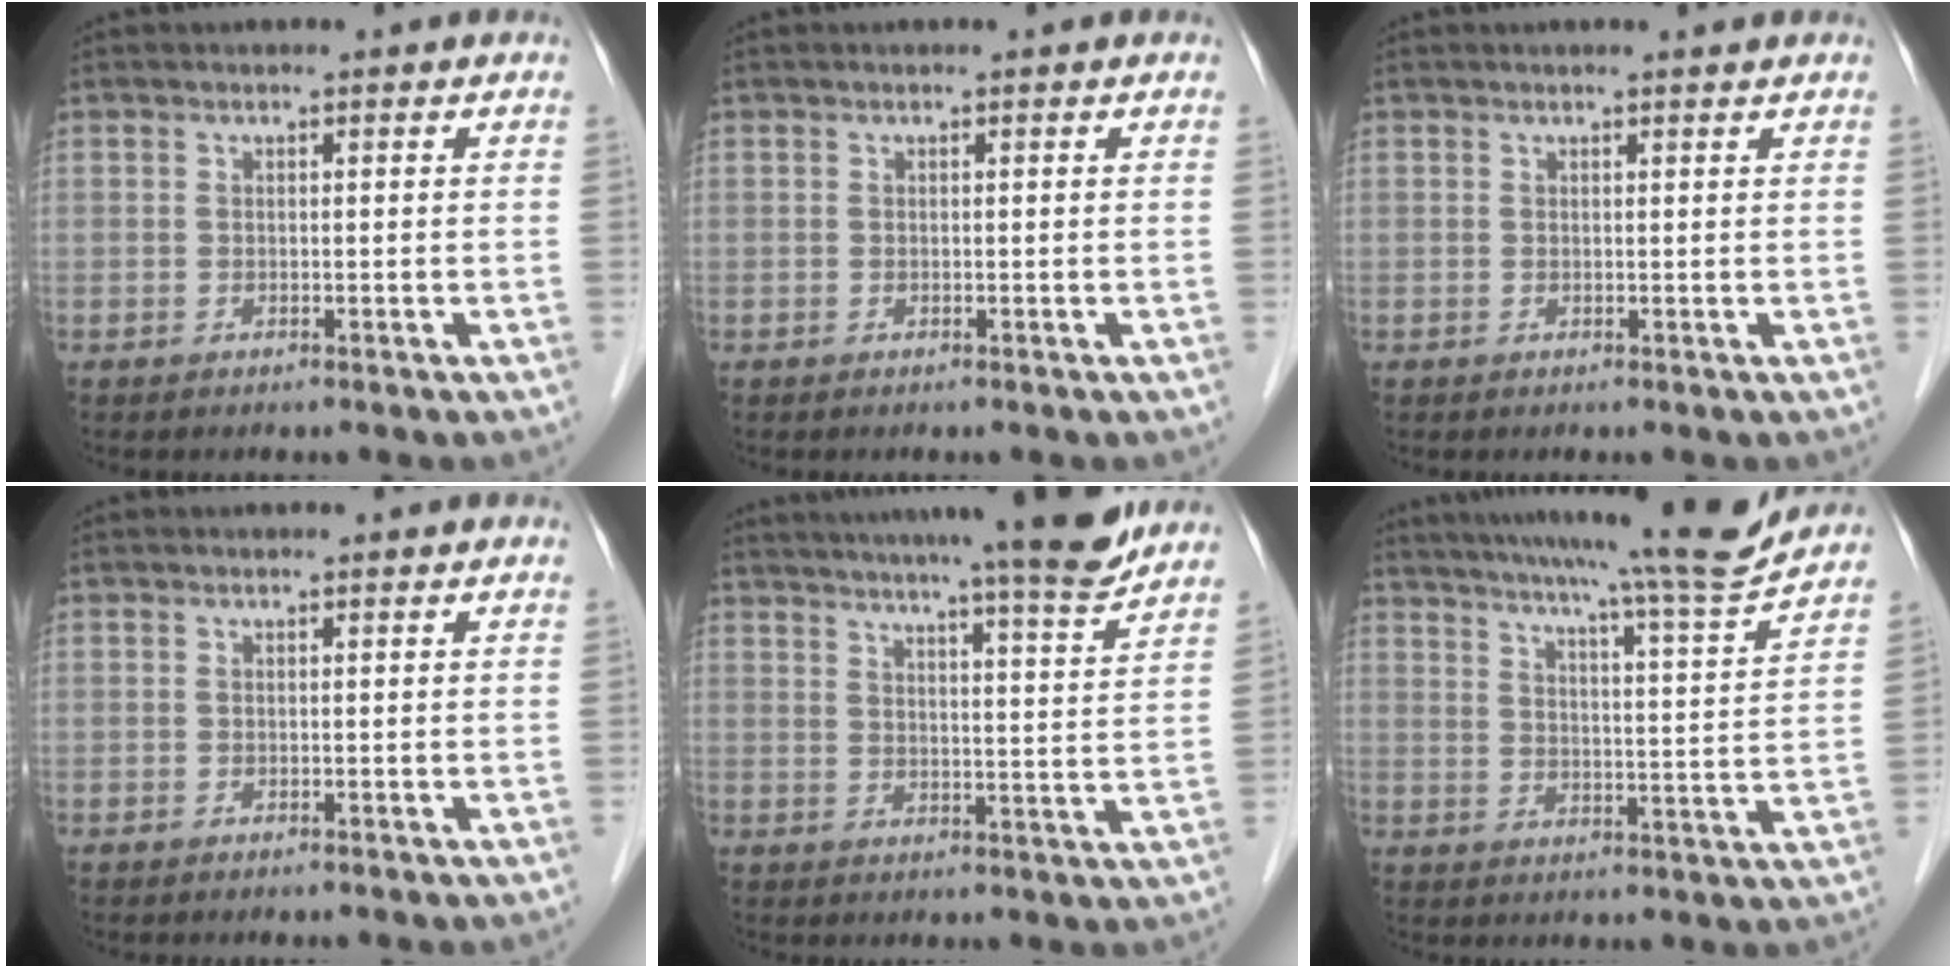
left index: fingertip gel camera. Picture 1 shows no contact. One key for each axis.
{"total": 0.0}
{"total": 1.3, "fx": 1.2, "fy": -0.1, "fz": 0.4, "tx": -0.011, "ty": 0.002, "tz": 0.018}
{"total": 0.0}
{"total": 16.6, "fx": 14.6, "fy": -0.5, "fz": 7.9, "tx": -0.123, "ty": -0.018, "tz": 0.191}
{"total": 16.7, "fx": 15.0, "fy": -1.4, "fz": 7.2, "tx": -0.117, "ty": -0.033, "tz": 0.203}